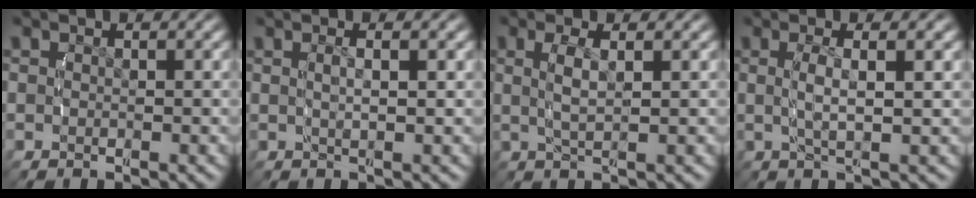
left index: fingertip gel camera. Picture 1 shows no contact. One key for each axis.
{"total": 2.0, "fx": 0.5, "fy": 0.0, "fz": 2.0, "tx": -0.030, "ty": 0.000, "tz": 0.013}
{"total": 2.5, "fx": 0.7, "fy": 0.1, "fz": 2.4, "tx": -0.055, "ty": -0.006, "tz": 0.021}
{"total": 3.3, "fx": 0.5, "fy": 0.3, "fz": 3.2, "tx": -0.068, "ty": -0.002, "tz": 0.017}